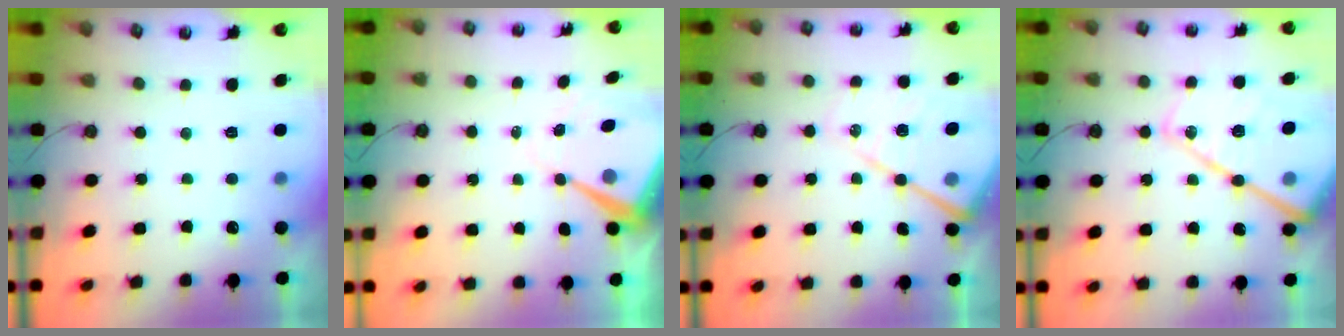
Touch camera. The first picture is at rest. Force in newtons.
{"total": 10.9, "press": 10.9, "slide": 0.8}
{"total": 16.2, "press": 16.2, "slide": 1.8}
{"total": 23.8, "press": 23.6, "slide": 2.5}